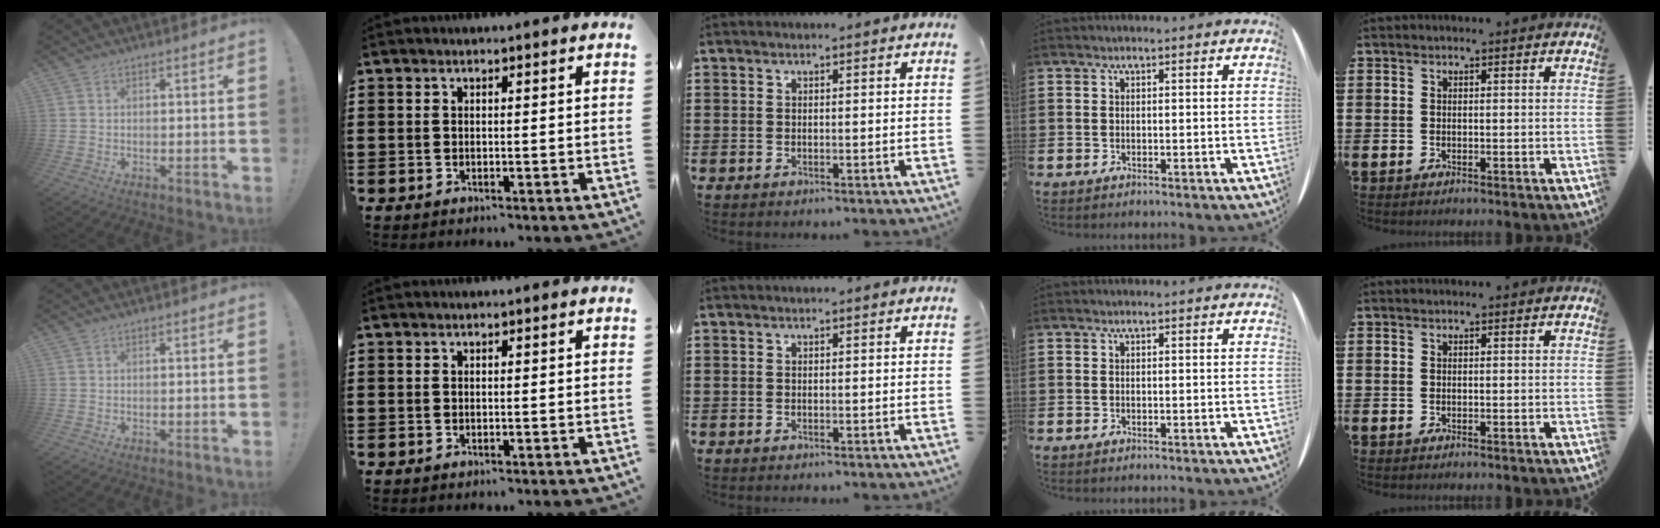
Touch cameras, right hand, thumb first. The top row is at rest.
{}